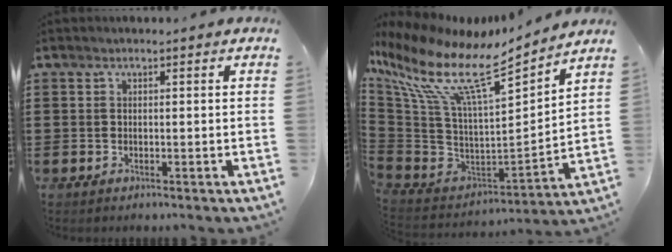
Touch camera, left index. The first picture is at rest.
{"total": 13.4, "force": [8.4, 3.6, 9.8], "torque": [-0.227, -0.060, 0.136]}